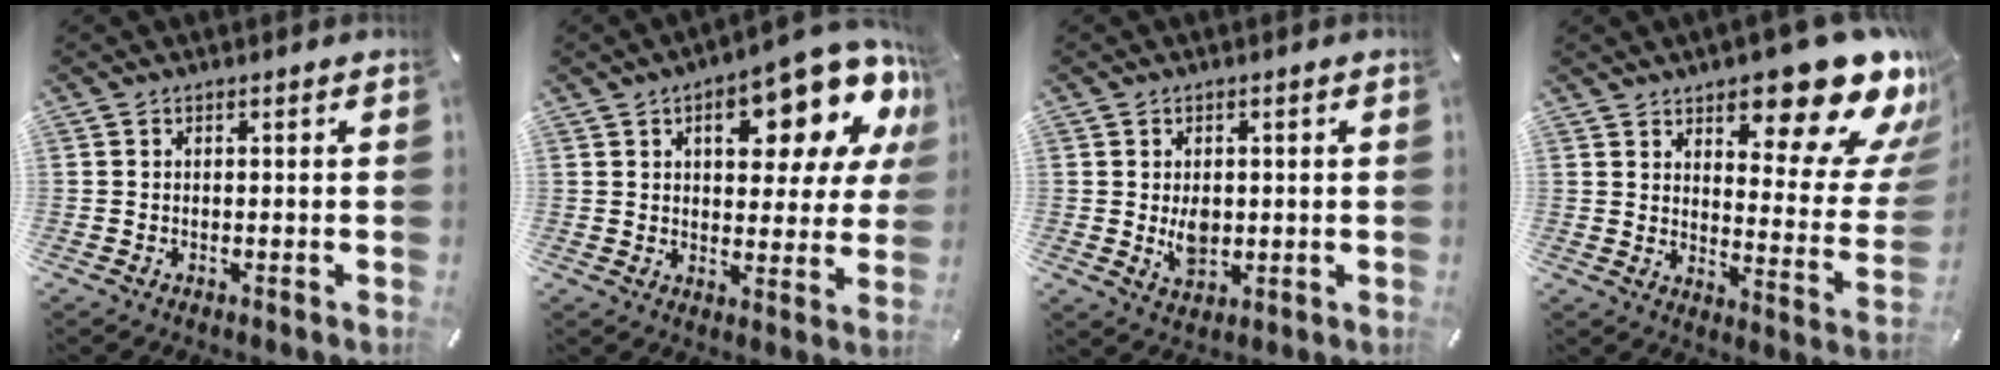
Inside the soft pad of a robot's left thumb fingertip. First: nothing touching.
{"total": 17.6, "force": [8.9, 7.7, 13.1], "torque": [-0.171, -0.053, 0.141]}
{"total": 5.4, "force": [-0.1, 4.1, 3.6], "torque": [-0.057, -0.007, -0.006]}
{"total": 20.2, "force": [13.1, 7.7, 13.3], "torque": [-0.162, -0.106, 0.213]}